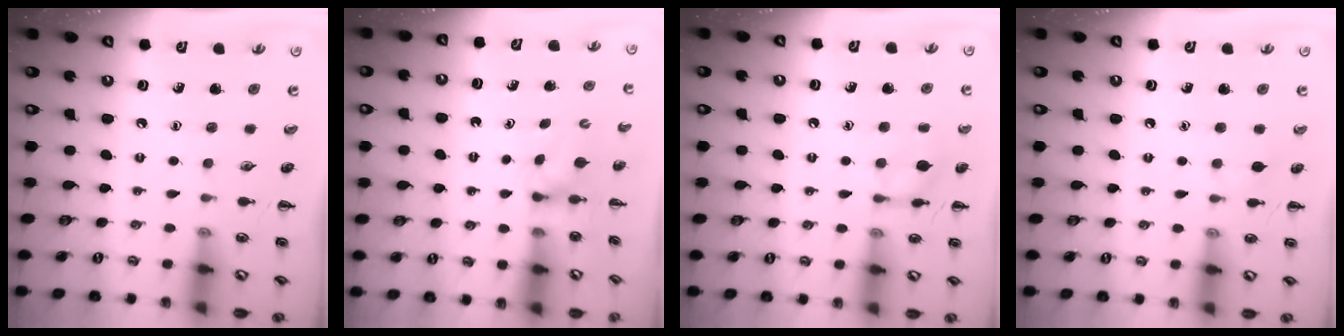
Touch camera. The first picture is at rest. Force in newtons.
{"total": 2.2, "press": 1.9, "slide": 1.0}
{"total": 7.8, "press": 7.7, "slide": 1.4}
{"total": 3.0, "press": 2.9, "slide": 1.0}